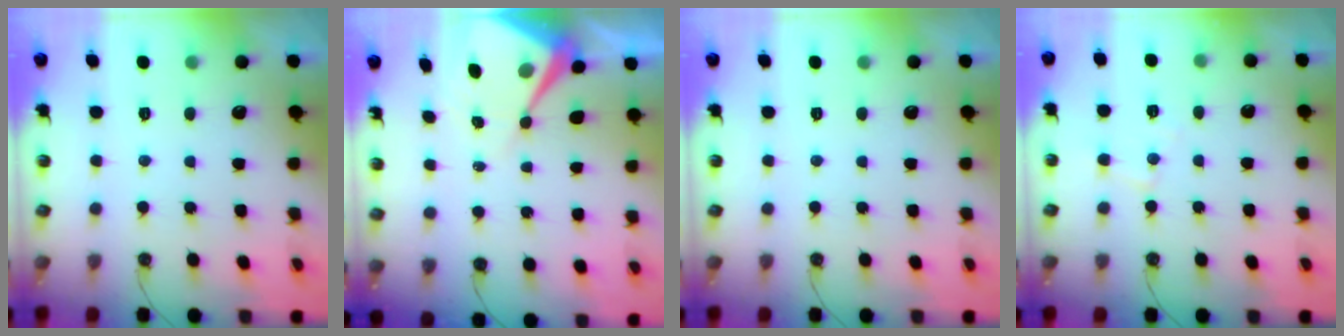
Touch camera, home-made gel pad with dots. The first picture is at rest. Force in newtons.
{"total": 8.8, "press": 8.7, "slide": 0.9}
{"total": 0.0}
{"total": 6.2, "press": 6.1, "slide": 0.8}